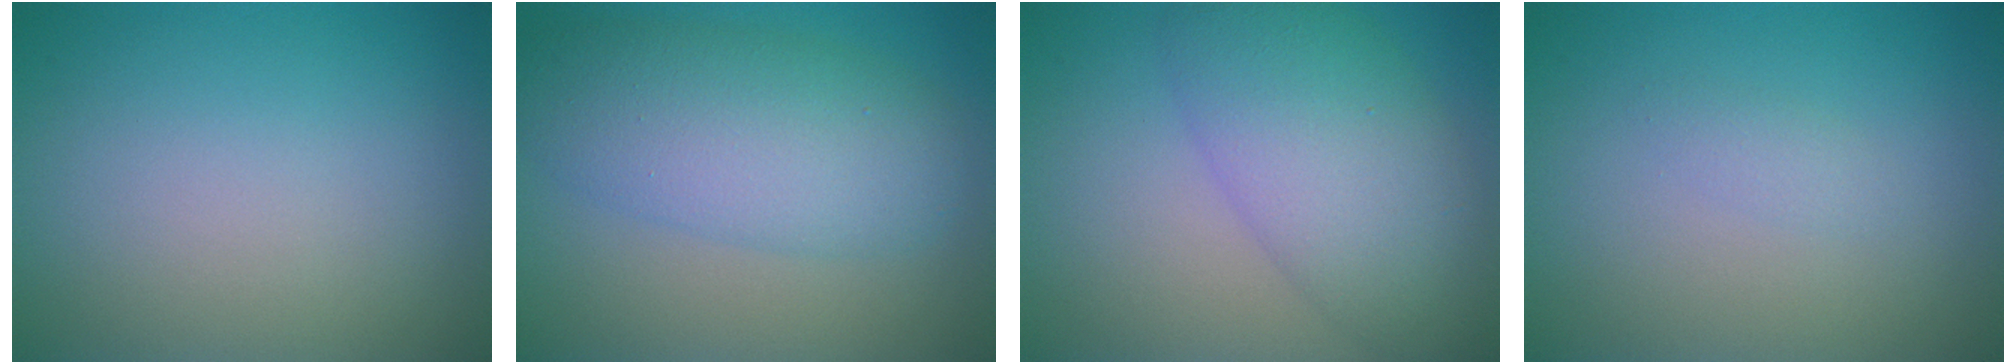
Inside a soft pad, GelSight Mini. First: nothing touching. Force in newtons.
{"total": 6.9, "press": 6.9, "slide": 0.1}
{"total": 7.3, "press": 7.3, "slide": 0.1}
{"total": 0.9, "press": 0.9, "slide": 0.1}